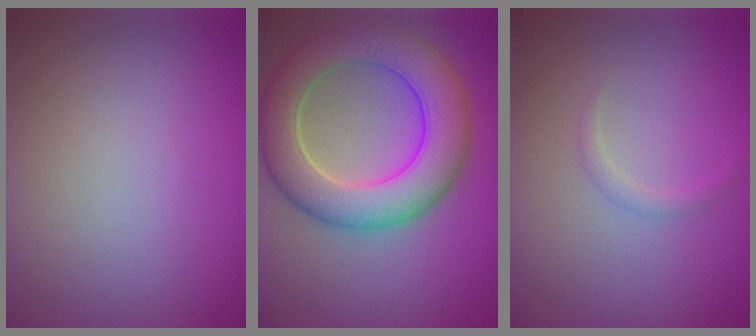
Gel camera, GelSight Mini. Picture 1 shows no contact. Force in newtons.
{"total": 8.4, "press": 8.4, "slide": 0.6}
{"total": 0.8, "press": 0.8, "slide": 0.0}